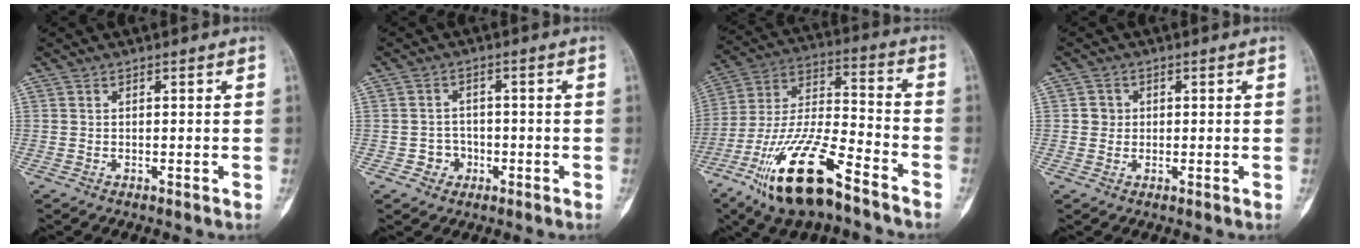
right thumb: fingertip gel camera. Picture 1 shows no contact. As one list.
[{"total": 3.5, "force": [-1.3, 3.2, 0.6], "torque": [0.013, 0.013, -0.024]}, {"total": 20.3, "force": [-12.5, 6.2, 14.8], "torque": [-0.302, 0.058, -0.229]}, {"total": 1.5, "force": [0.1, 1.5, 0.4], "torque": [0.001, 0.004, 0.000]}]